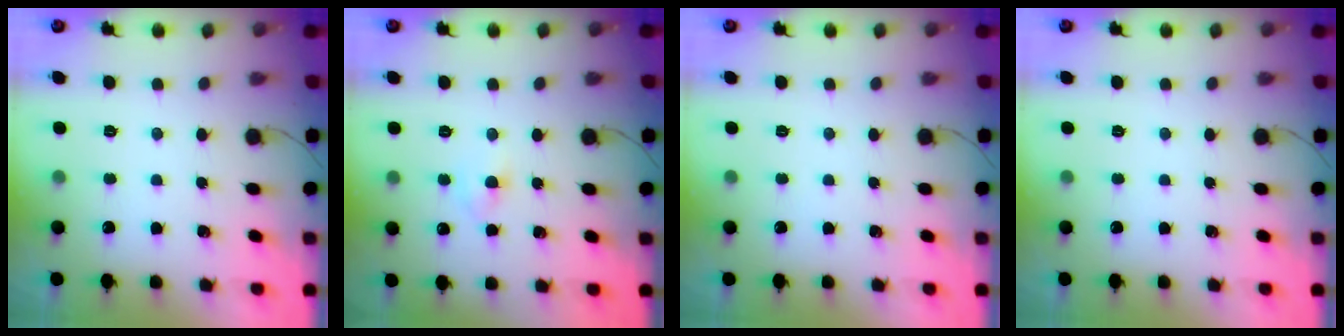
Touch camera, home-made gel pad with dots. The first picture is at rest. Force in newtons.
{"total": 4.2, "press": 4.0, "slide": 1.2}
{"total": 0.0}
{"total": 0.0}